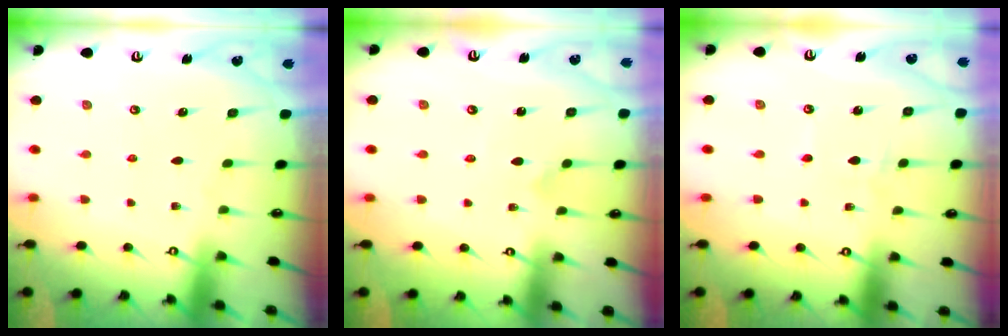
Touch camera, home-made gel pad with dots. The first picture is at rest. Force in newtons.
{"total": 2.0, "press": 2.0, "slide": 0.1}
{"total": 2.1, "press": 2.1, "slide": 0.2}